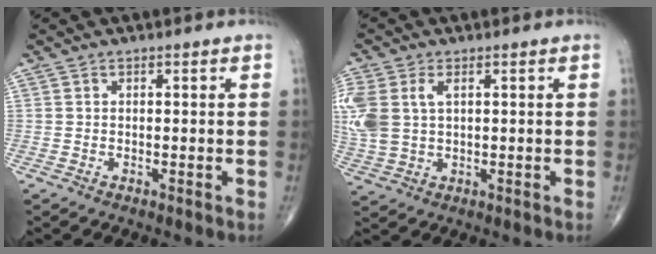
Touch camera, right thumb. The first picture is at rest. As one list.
[{"total": 12.0, "force": [2.7, 7.7, 8.9], "torque": [-0.243, 0.006, 0.060]}]